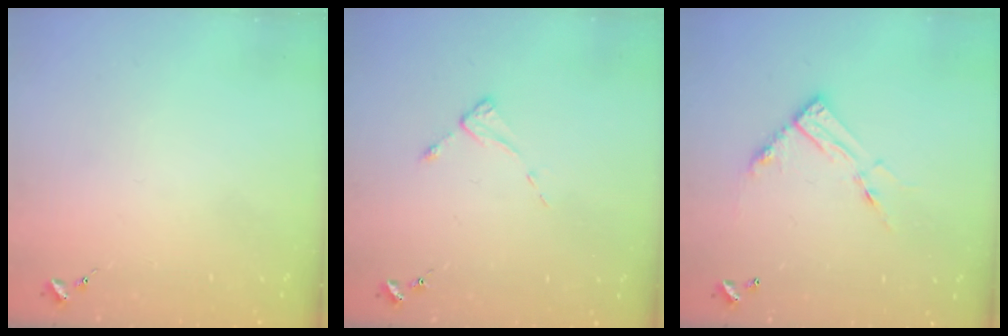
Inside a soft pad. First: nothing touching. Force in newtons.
{"total": 2.6, "press": 2.6, "slide": 0.4}
{"total": 11.2, "press": 11.2, "slide": 0.9}